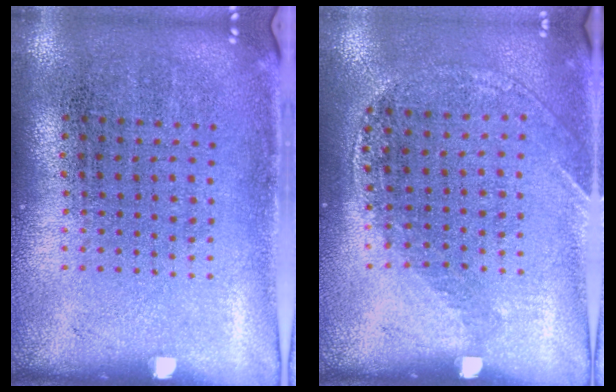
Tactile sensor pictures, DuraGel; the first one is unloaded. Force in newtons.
{"total": 1.2, "press": 1.1, "slide": 0.5}